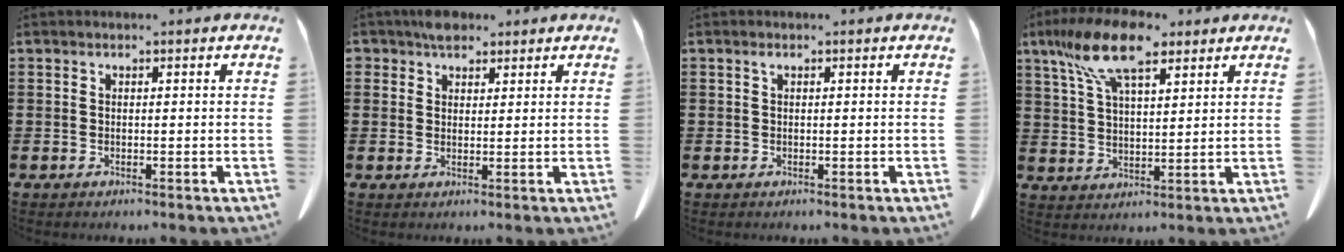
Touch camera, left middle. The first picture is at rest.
{"total": 3.1, "force": [2.5, 1.6, 1.0], "torque": [-0.018, 0.004, 0.046]}
{"total": 0.5, "force": [0.2, 0.3, 0.3], "torque": [-0.009, 0.001, 0.005]}
{"total": 11.8, "force": [7.9, 4.1, 7.7], "torque": [-0.175, -0.007, 0.144]}